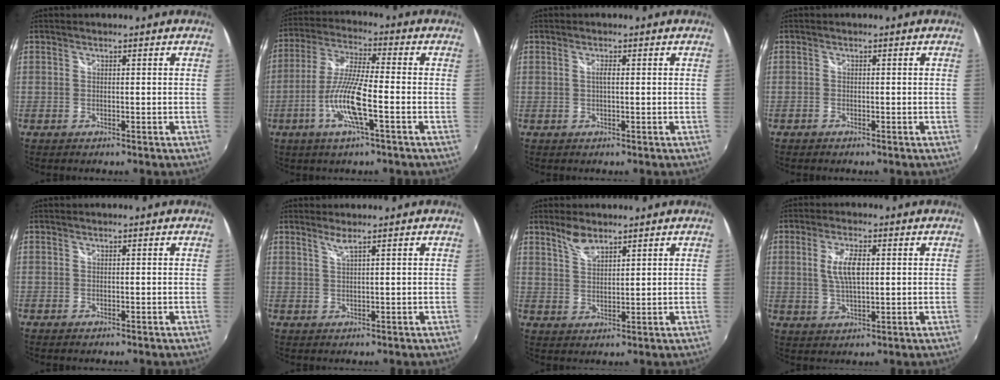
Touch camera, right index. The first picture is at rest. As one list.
[{"total": 9.9, "force": [-3.6, 1.0, 9.2], "torque": [-0.193, -0.005, -0.072]}, {"total": 1.0, "force": [0.1, 0.1, 1.0], "torque": [-0.019, 0.001, 0.000]}, {"total": 0.9, "force": [-0.7, 0.5, 0.0], "torque": [-0.004, -0.001, -0.016]}, {"total": 0.0}, {"total": 1.6, "force": [1.1, -0.4, 1.0], "torque": [-0.020, -0.003, 0.020]}, {"total": 4.2, "force": [3.2, 1.4, 2.2], "torque": [-0.039, 0.002, 0.062]}, {"total": 6.1, "force": [1.0, 2.2, 5.6], "torque": [-0.109, 0.002, 0.020]}]